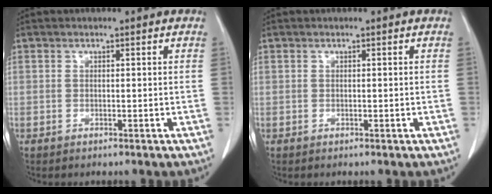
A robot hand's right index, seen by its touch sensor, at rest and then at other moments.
{"total": 0.0}